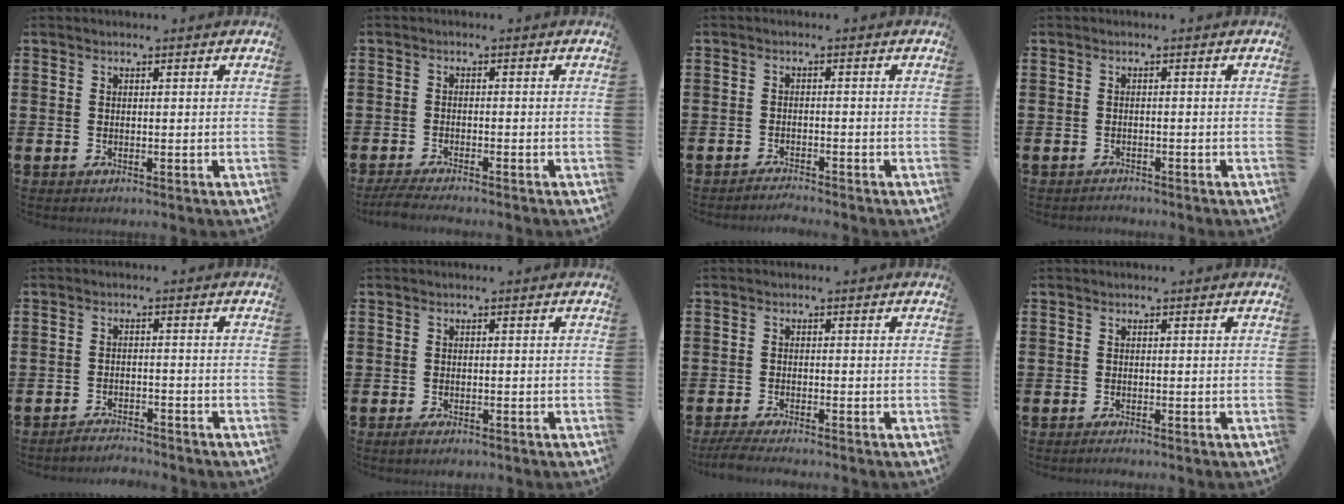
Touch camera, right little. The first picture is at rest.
{"total": 1.9, "force": [-1.7, 0.0, 0.9], "torque": [-0.013, 0.004, -0.033]}
{"total": 1.5, "force": [-1.5, -0.2, 0.0], "torque": [-0.002, 0.003, -0.030]}
{"total": 0.8, "force": [-0.8, 0.1, -0.1], "torque": [-0.002, 0.001, -0.017]}
{"total": 2.3, "force": [-2.3, 0.0, -0.2], "torque": [-0.003, 0.003, -0.050]}
{"total": 1.0, "force": [-0.7, 0.3, 0.6], "torque": [-0.004, -0.004, -0.017]}
{"total": 1.9, "force": [-1.6, 0.0, 0.9], "torque": [-0.014, 0.004, -0.031]}
{"total": 0.6, "force": [-0.5, 0.0, 0.3], "torque": [-0.006, -0.003, -0.010]}